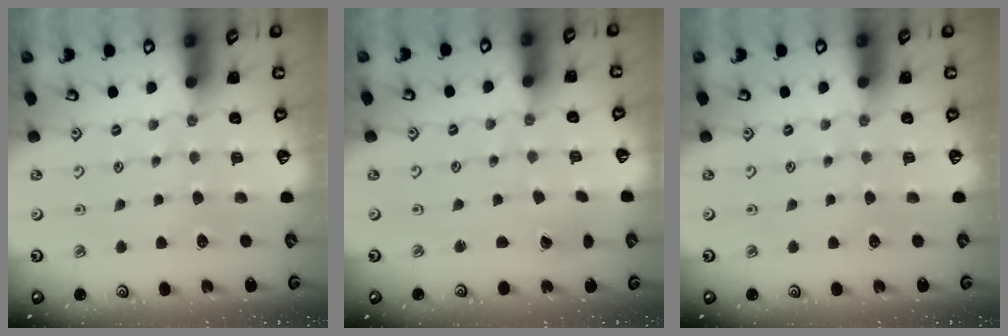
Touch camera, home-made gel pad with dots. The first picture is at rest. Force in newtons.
{"total": 1.0, "press": 1.0, "slide": 0.1}
{"total": 0.0}